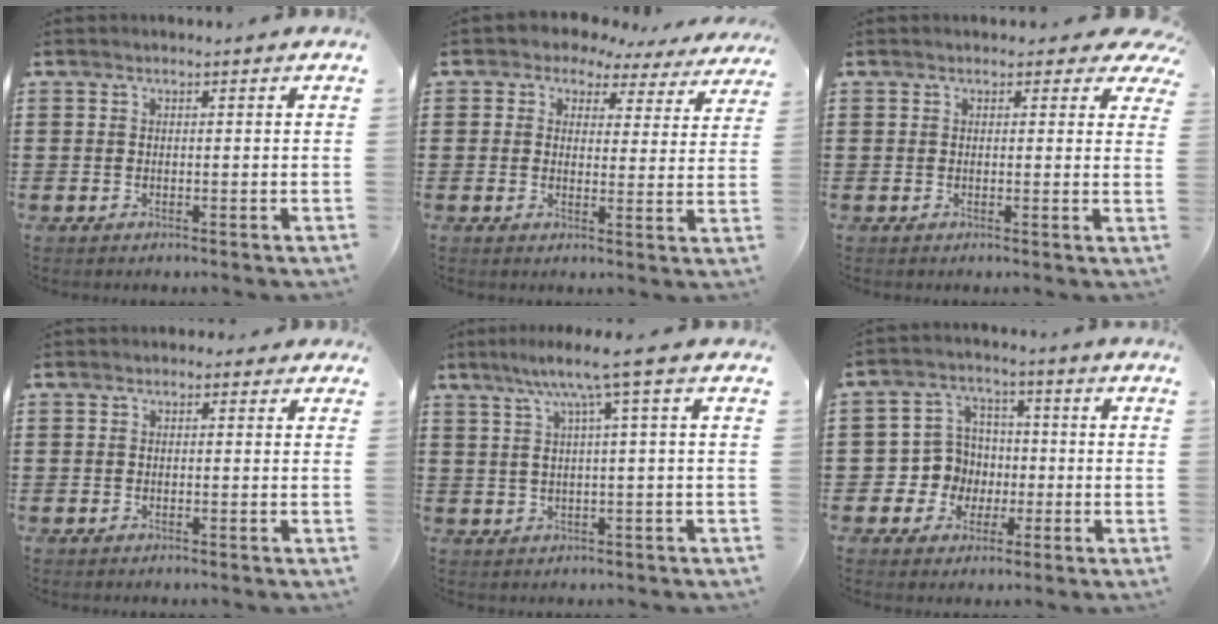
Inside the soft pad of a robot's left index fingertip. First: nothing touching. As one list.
[{"total": 3.5, "force": [2.7, 2.1, 0.7], "torque": [-0.026, -0.017, 0.042]}, {"total": 2.0, "force": [1.6, 0.9, 0.8], "torque": [-0.006, -0.001, 0.025]}, {"total": 0.8, "force": [-0.2, 0.7, 0.3], "torque": [-0.008, 0.002, -0.005]}, {"total": 5.9, "force": [2.0, -0.5, 5.5], "torque": [-0.113, 0.000, 0.026]}, {"total": 7.1, "force": [-0.6, 6.9, 1.3], "torque": [-0.060, 0.009, -0.008]}]